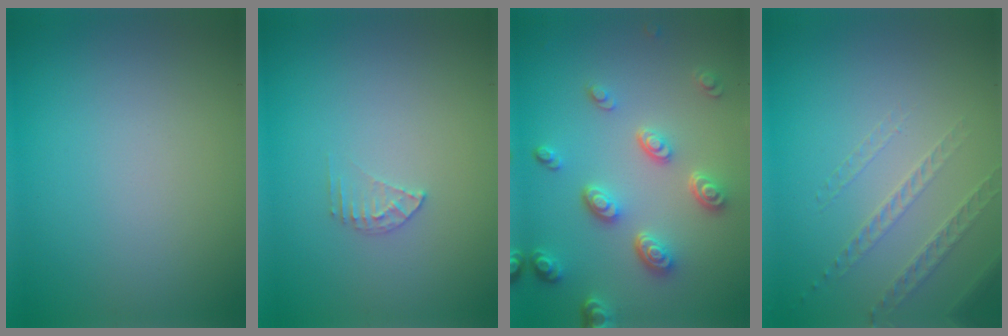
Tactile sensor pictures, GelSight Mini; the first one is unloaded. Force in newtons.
{"total": 1.3, "press": 1.3, "slide": 0.1}
{"total": 4.7, "press": 3.6, "slide": 3.0}
{"total": 1.4, "press": 1.0, "slide": 0.9}